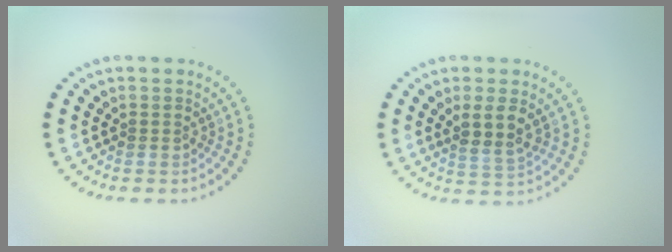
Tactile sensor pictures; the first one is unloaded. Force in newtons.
{"total": 2.6, "press": 2.2, "slide": 1.3}